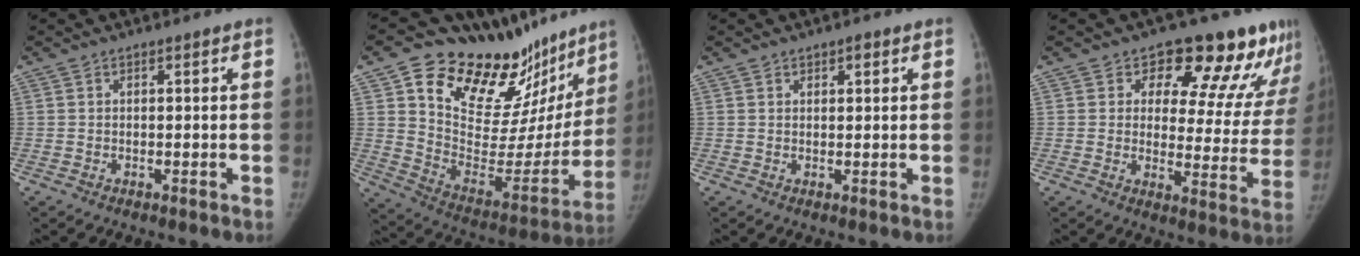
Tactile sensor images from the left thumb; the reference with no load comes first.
{"total": 29.4, "force": [20.4, 14.1, 15.8], "torque": [-0.193, -0.089, 0.312]}
{"total": 1.7, "force": [1.0, 0.9, 1.0], "torque": [-0.006, -0.003, 0.014]}
{"total": 16.2, "force": [11.9, 7.5, 7.9], "torque": [-0.029, -0.077, 0.133]}